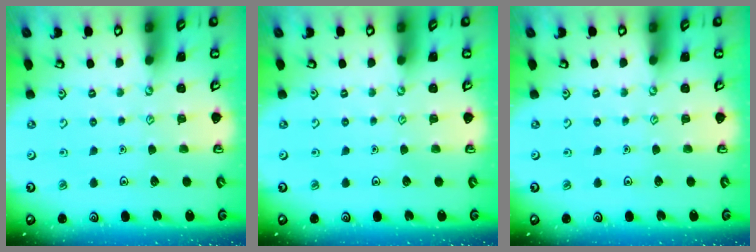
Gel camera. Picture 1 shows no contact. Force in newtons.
{"total": 0.0}
{"total": 0.0}